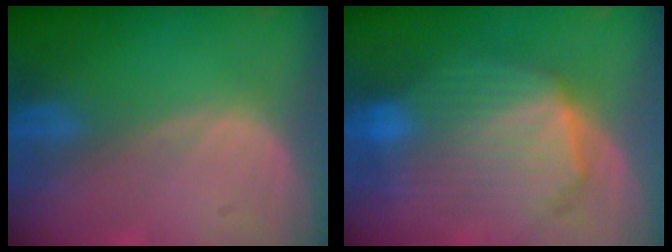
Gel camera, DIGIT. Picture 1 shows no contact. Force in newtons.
{"total": 10.1, "press": 10.0, "slide": 0.9}